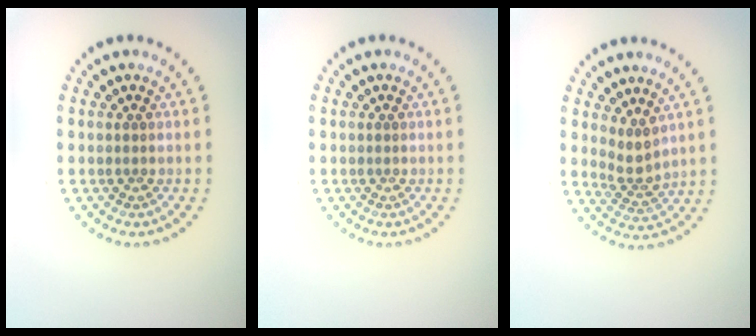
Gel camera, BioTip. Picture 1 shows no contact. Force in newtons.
{"total": 0.0}
{"total": 2.3, "press": 1.6, "slide": 1.7}